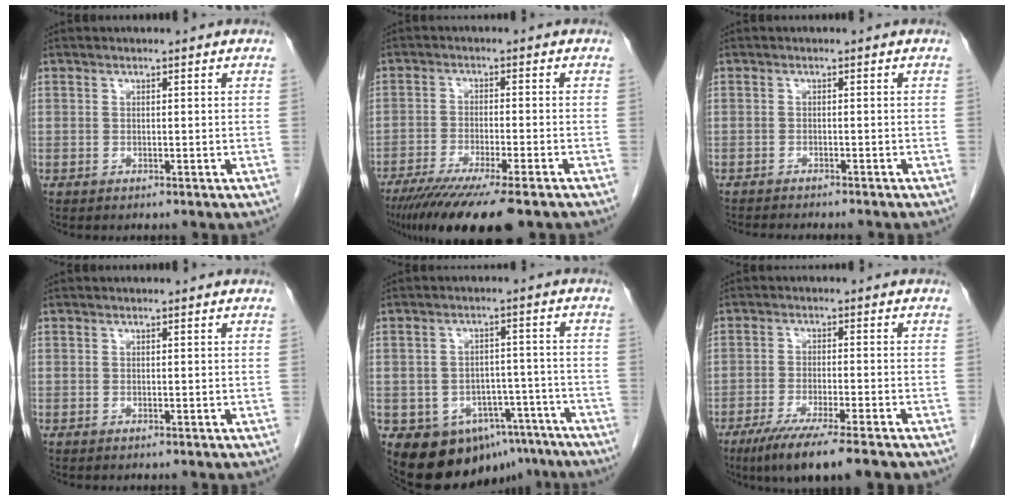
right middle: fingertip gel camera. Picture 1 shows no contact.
{"total": 14.1, "force": [-11.0, 1.1, 8.8], "torque": [-0.138, -0.038, -0.173]}
{"total": 7.9, "force": [-7.2, 1.3, 3.2], "torque": [-0.037, -0.009, -0.095]}
{"total": 0.0}
{"total": 13.3, "force": [-8.8, 8.6, 5.2], "torque": [-0.064, 0.032, -0.113]}
{"total": 10.2, "force": [-7.5, 0.5, 6.9], "torque": [-0.107, -0.025, -0.120]}